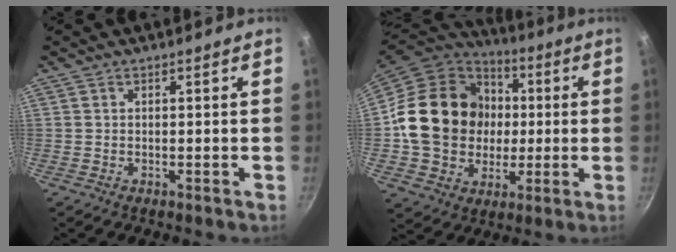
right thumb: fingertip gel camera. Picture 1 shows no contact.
{"total": 22.8, "force": [0.8, 19.4, 12.0], "torque": [-0.187, 0.027, 0.020]}